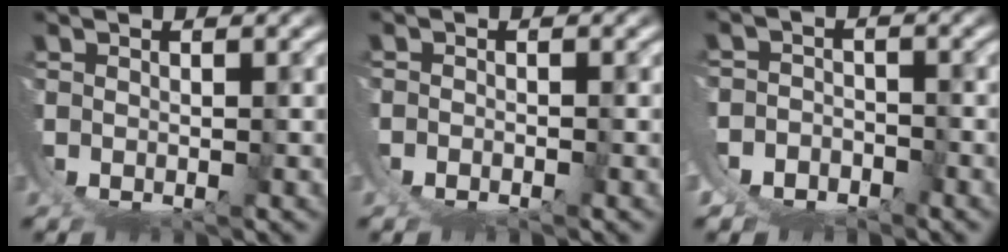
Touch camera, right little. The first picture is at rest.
{"total": 1.1, "force": [-0.4, 0.9, 0.5], "torque": [-0.012, 0.001, -0.007]}
{"total": 4.5, "force": [-0.3, 4.2, 1.5], "torque": [-0.050, -0.018, -0.005]}